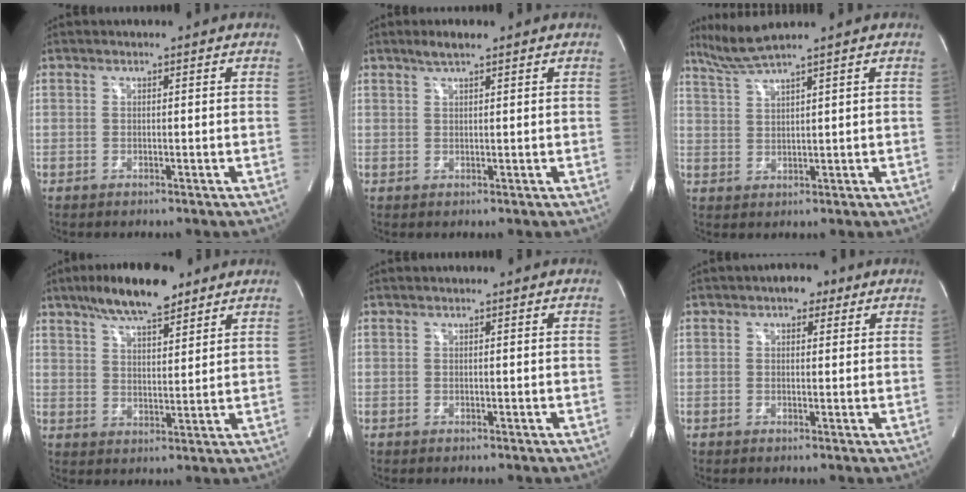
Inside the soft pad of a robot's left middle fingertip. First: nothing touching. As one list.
[{"total": 2.6, "force": [1.9, 0.4, 1.7], "torque": [-0.038, 0.008, 0.036]}, {"total": 4.2, "force": [3.6, -1.6, 1.6], "torque": [-0.044, -0.002, 0.081]}, {"total": 11.0, "force": [8.0, 2.9, 7.0], "torque": [-0.122, 0.011, 0.137]}, {"total": 0.0}, {"total": 3.2, "force": [1.9, 1.8, 2.0], "torque": [-0.028, 0.015, 0.023]}]